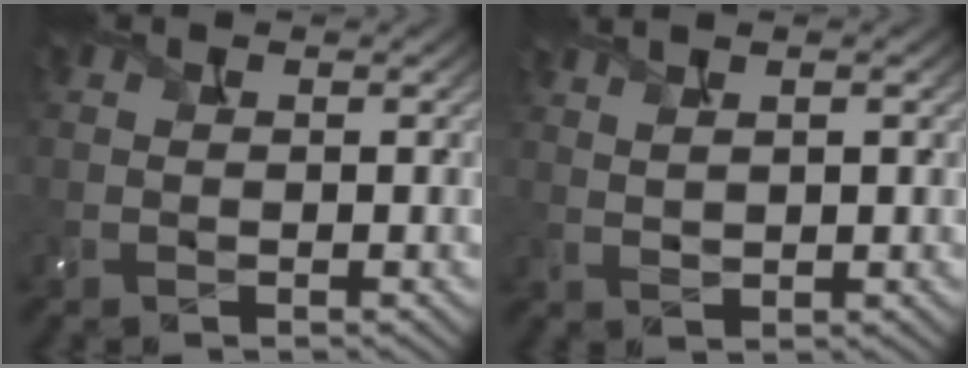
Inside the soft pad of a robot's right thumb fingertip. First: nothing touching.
{"total": 3.4, "force": [2.3, 0.9, 2.4], "torque": [-0.049, 0.009, 0.030]}